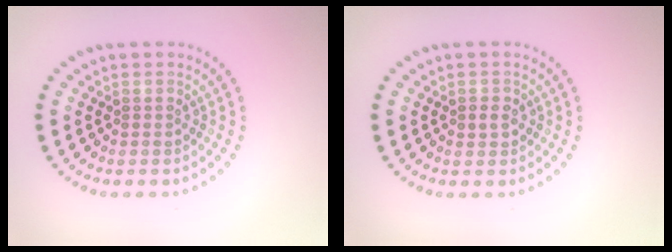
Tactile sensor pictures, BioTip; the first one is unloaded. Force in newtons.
{"total": 1.1, "press": 1.1, "slide": 0.3}